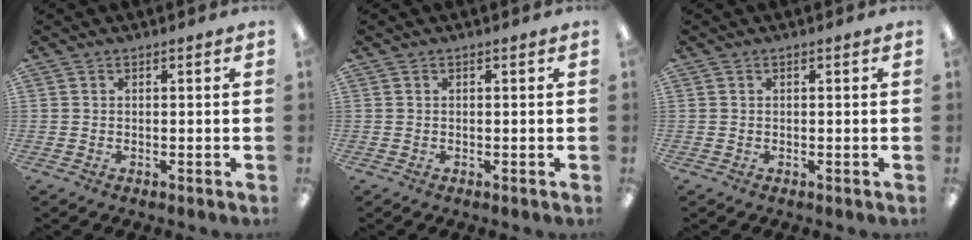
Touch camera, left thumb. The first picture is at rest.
{"total": 0.0}
{"total": 0.0}